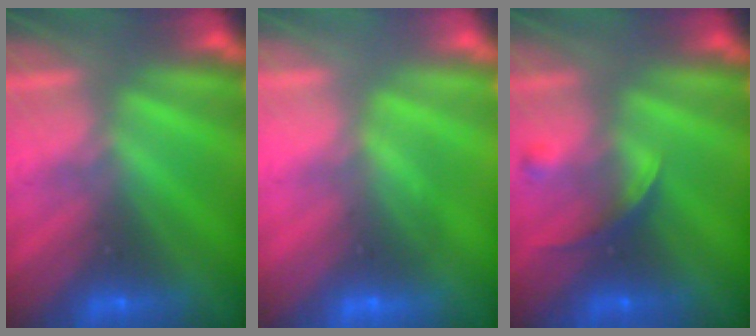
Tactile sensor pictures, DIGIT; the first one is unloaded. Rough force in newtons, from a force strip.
{"total": 2.7}
{"total": 2.2}